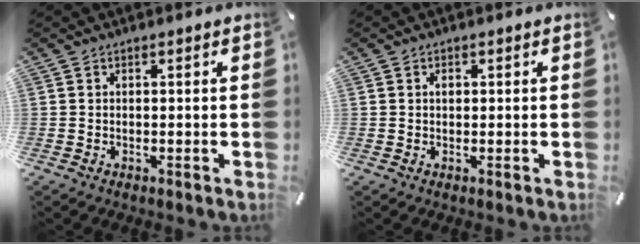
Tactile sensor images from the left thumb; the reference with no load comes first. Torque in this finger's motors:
{"motor_torque": [0.22, 0.48, 0.13, -0.22, 0.00]}